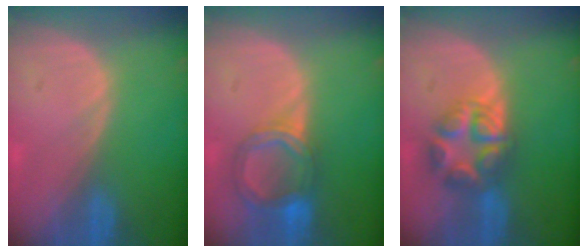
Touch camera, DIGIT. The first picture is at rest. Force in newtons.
{"total": 6.5, "press": 5.8, "slide": 2.9}
{"total": 6.7, "press": 6.7, "slide": 0.3}